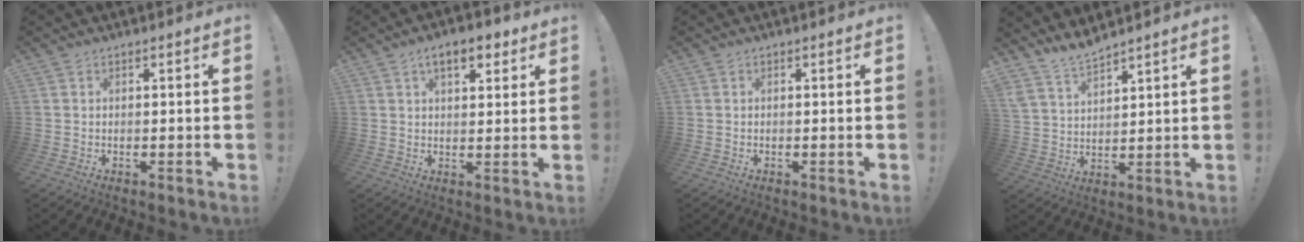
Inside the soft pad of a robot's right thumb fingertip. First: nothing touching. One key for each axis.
{"total": 7.5, "fx": 4.2, "fy": 3.4, "fz": 5.2, "tx": -0.070, "ty": -0.008, "tz": 0.070}
{"total": 0.0}
{"total": 7.4, "fx": 7.1, "fy": 1.2, "fz": 1.8, "tx": -0.050, "ty": -0.050, "tz": 0.137}